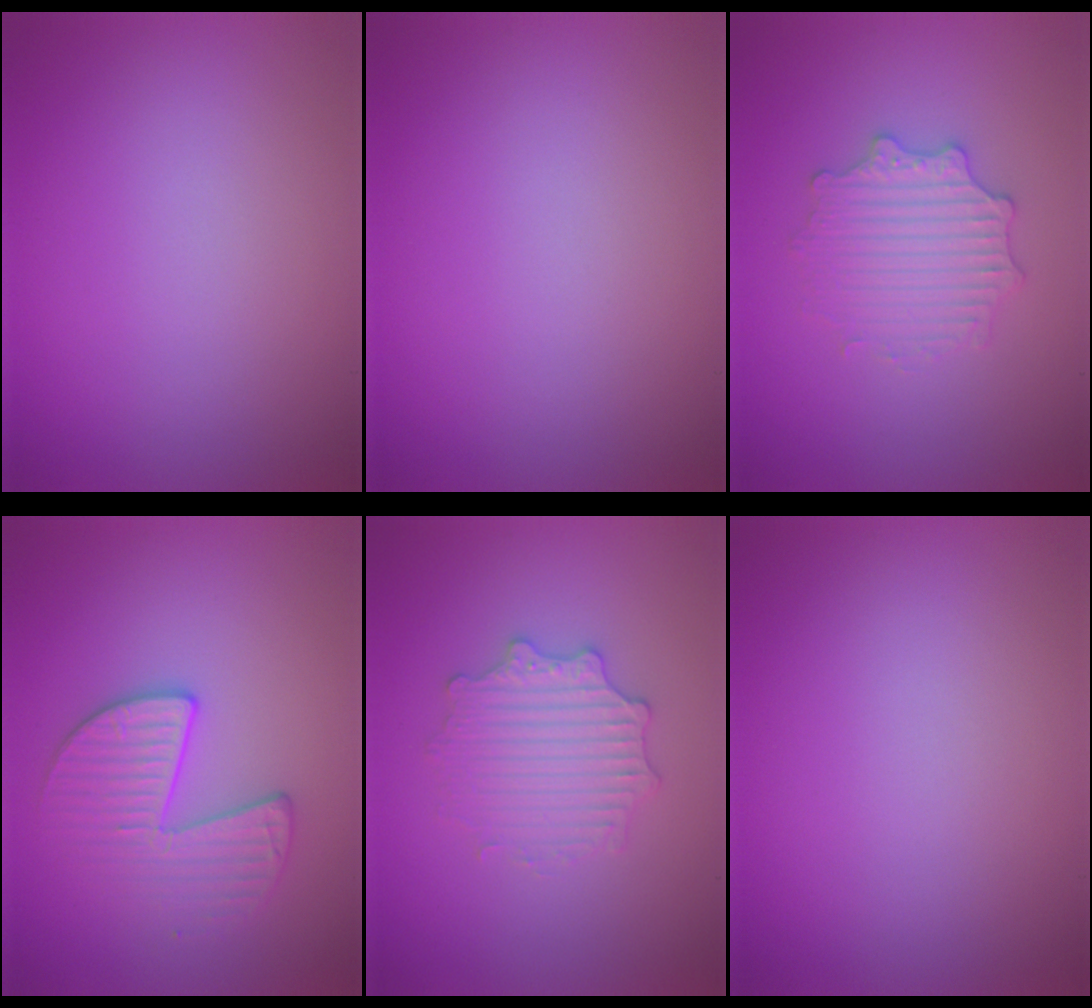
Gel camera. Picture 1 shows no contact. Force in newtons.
{"total": 0.0}
{"total": 3.0, "press": 2.9, "slide": 0.4}
{"total": 3.3, "press": 3.1, "slide": 1.1}
{"total": 3.0, "press": 2.9, "slide": 0.4}
{"total": 0.0}